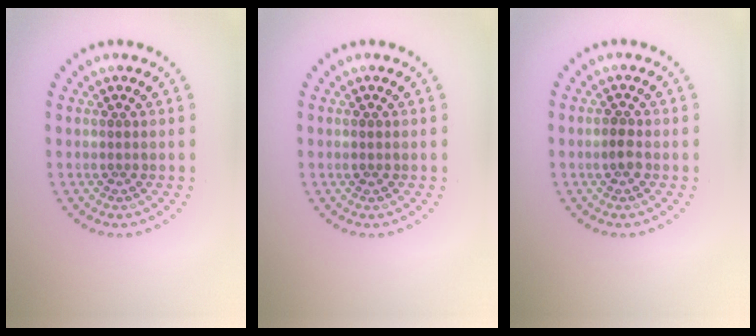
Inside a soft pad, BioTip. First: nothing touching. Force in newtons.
{"total": 0.6, "press": 0.6, "slide": 0.1}
{"total": 1.3, "press": 1.2, "slide": 0.3}